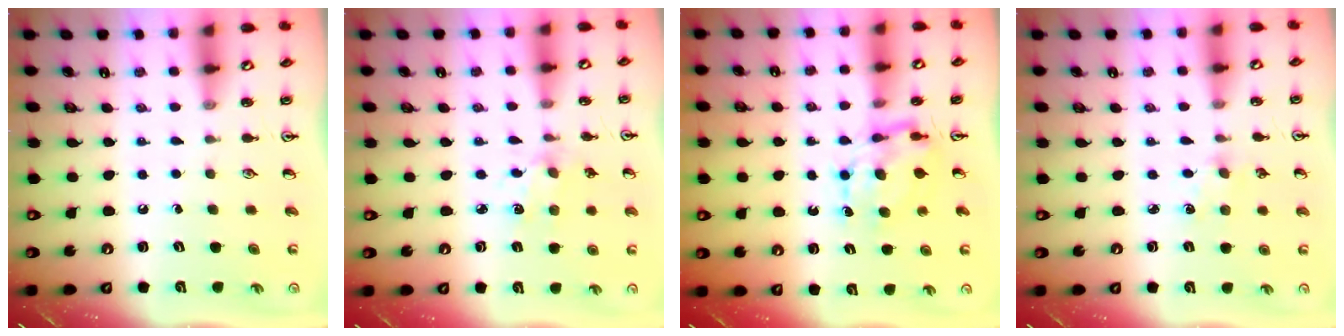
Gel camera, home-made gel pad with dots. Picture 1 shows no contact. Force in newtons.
{"total": 3.0, "press": 3.0, "slide": 0.2}
{"total": 6.5, "press": 6.5, "slide": 0.7}
{"total": 2.3, "press": 2.3, "slide": 0.4}